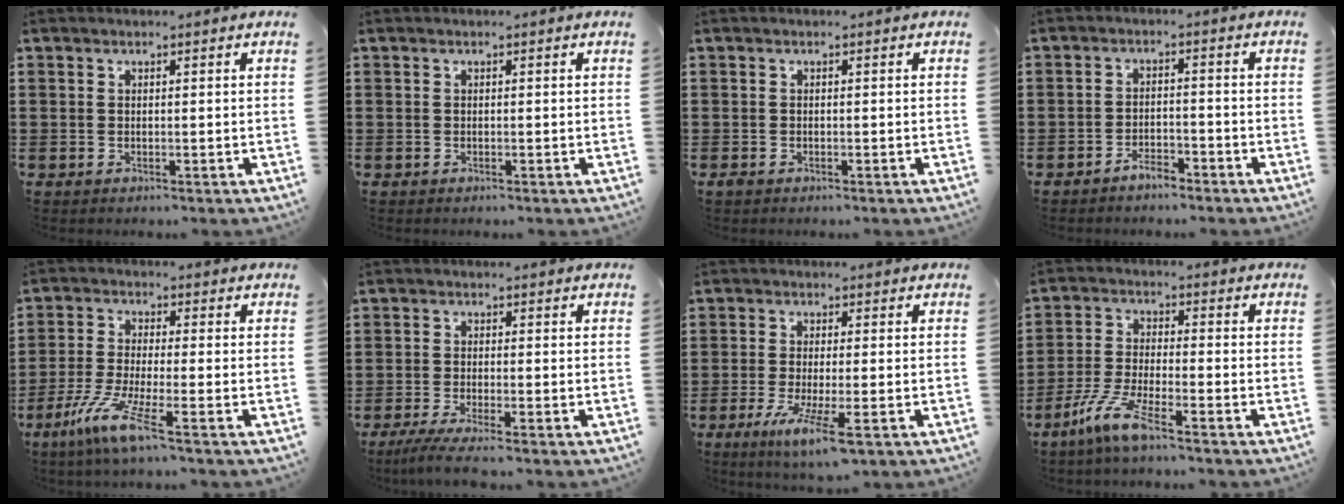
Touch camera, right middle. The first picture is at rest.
{"total": 0.0}
{"total": 0.6, "force": [-0.4, 0.3, 0.2], "torque": [-0.005, -0.001, -0.009]}
{"total": 2.7, "force": [-2.6, 0.5, 0.7], "torque": [-0.018, 0.002, -0.051]}
{"total": 7.4, "force": [-4.3, 0.4, 6.1], "torque": [-0.132, -0.017, -0.081]}
{"total": 3.0, "force": [-2.3, -0.3, 1.9], "torque": [-0.046, -0.015, -0.045]}
{"total": 6.2, "force": [-2.7, 0.6, 5.5], "torque": [-0.111, -0.019, -0.046]}
{"total": 7.0, "force": [-4.8, 0.6, 5.0], "torque": [-0.120, -0.016, -0.094]}